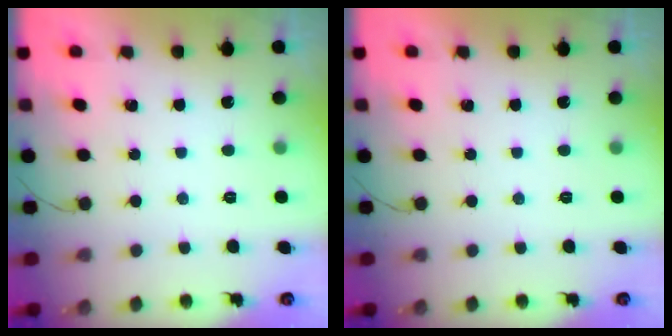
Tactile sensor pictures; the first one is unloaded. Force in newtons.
{"total": 0.0}